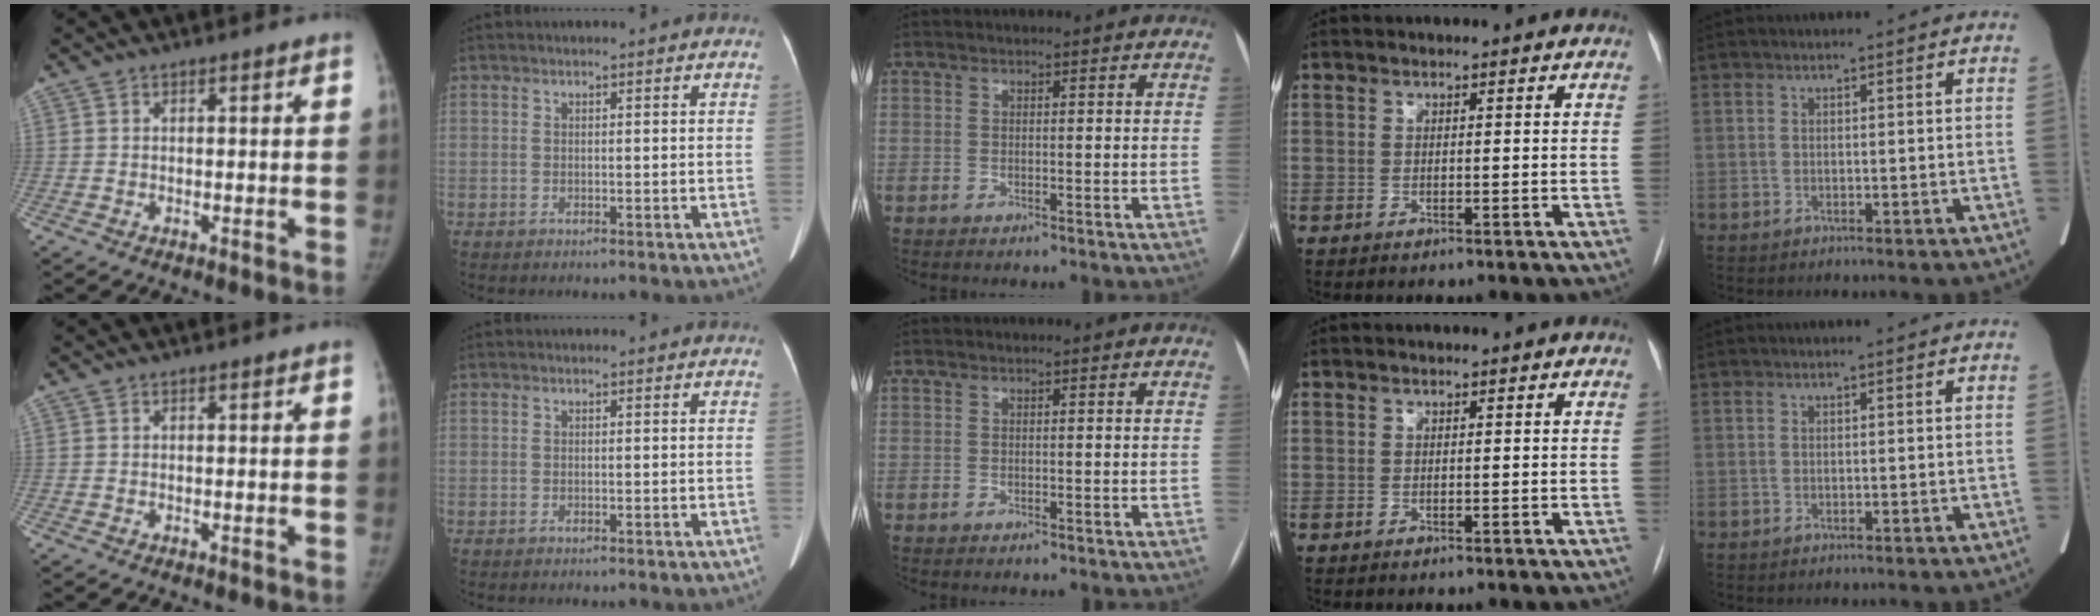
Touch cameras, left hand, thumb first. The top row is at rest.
{}